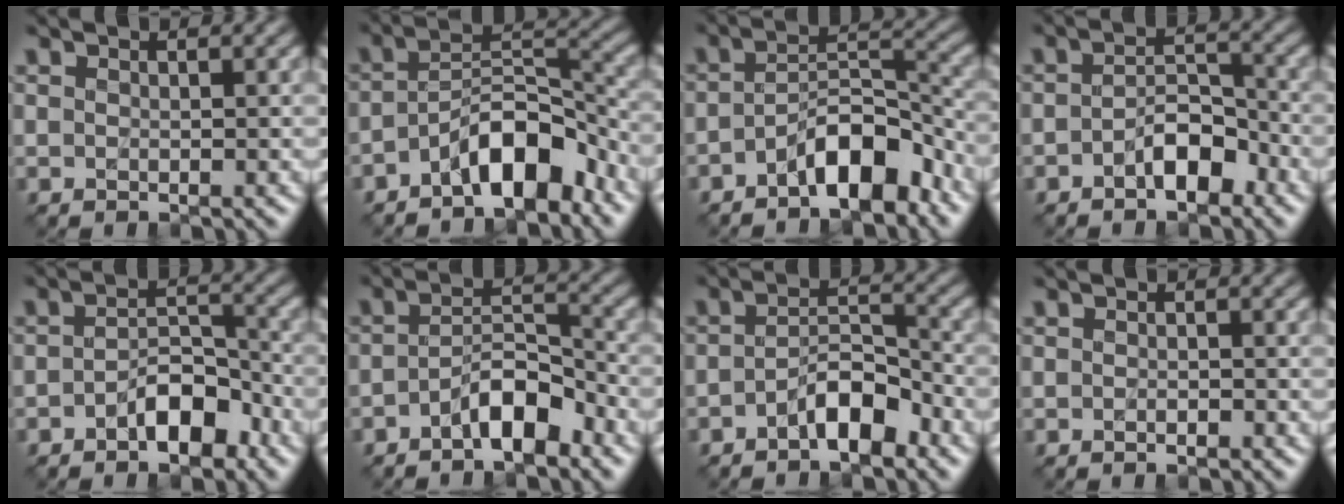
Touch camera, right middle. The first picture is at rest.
{"total": 6.4, "force": [-4.0, 2.5, 4.3], "torque": [-0.062, 0.013, -0.077]}
{"total": 6.0, "force": [-3.5, 2.3, 4.3], "torque": [-0.069, 0.012, -0.064]}
{"total": 3.3, "force": [-1.8, 1.6, 2.3], "torque": [-0.035, 0.012, -0.034]}
{"total": 4.0, "force": [-2.2, 1.9, 2.8], "torque": [-0.040, 0.012, -0.038]}
{"total": 4.3, "force": [-2.5, 1.6, 3.2], "torque": [-0.053, 0.013, -0.045]}
{"total": 4.0, "force": [-2.3, 1.5, 2.9], "torque": [-0.048, 0.013, -0.042]}
{"total": 0.5, "force": [-0.3, 0.2, 0.3], "torque": [-0.006, 0.000, -0.006]}